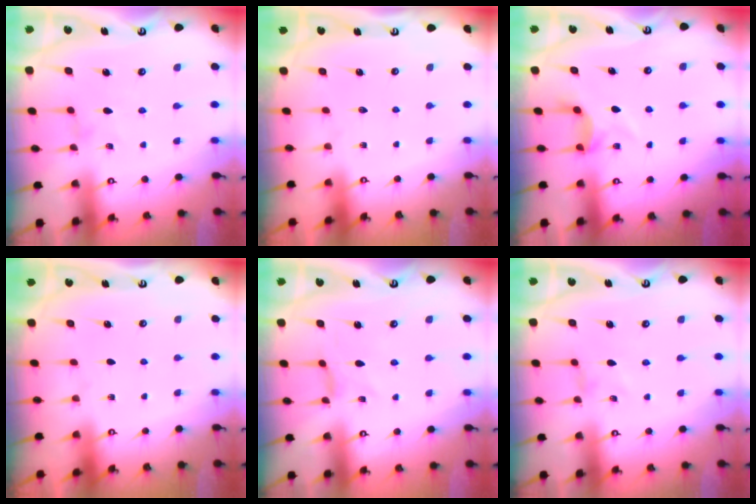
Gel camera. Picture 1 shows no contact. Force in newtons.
{"total": 0.0}
{"total": 4.2, "press": 4.0, "slide": 1.5}
{"total": 0.0}
{"total": 0.0}
{"total": 0.0}